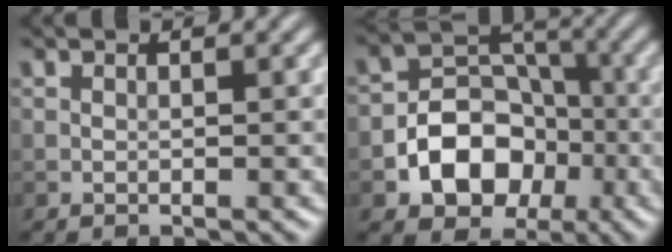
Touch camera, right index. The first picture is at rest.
{"total": 7.2, "force": [-2.6, 5.5, 3.9], "torque": [-0.047, -0.001, -0.046]}